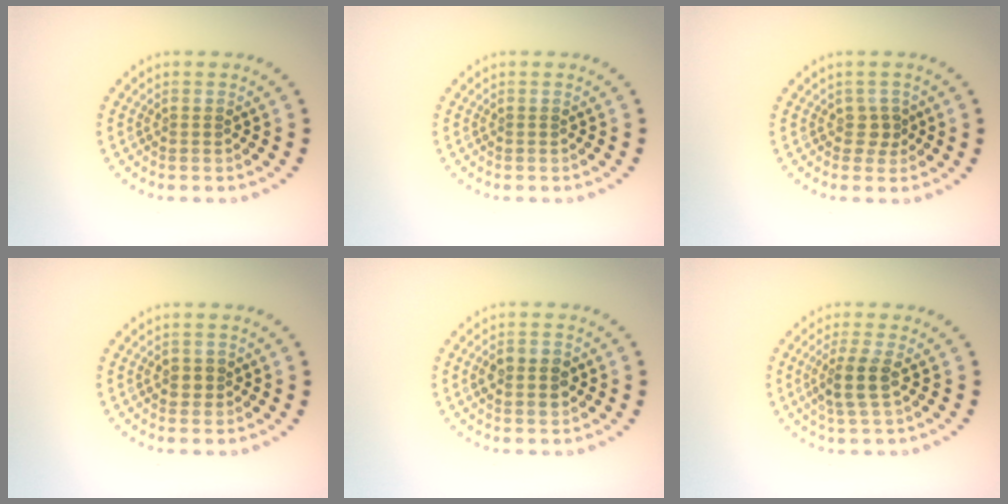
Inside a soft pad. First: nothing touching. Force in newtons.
{"total": 0.0}
{"total": 1.3, "press": 1.1, "slide": 0.7}
{"total": 1.2, "press": 1.1, "slide": 0.5}
{"total": 2.8, "press": 2.8, "slide": 0.0}
{"total": 2.7, "press": 2.3, "slide": 1.4}